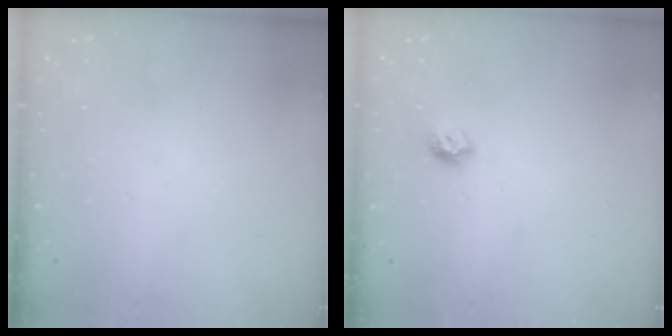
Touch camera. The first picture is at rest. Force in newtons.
{"total": 6.7, "press": 6.6, "slide": 0.9}